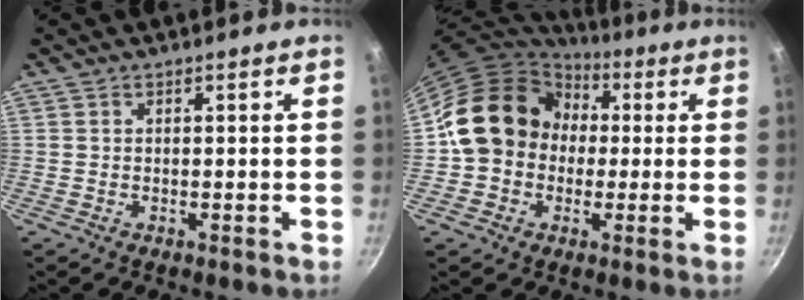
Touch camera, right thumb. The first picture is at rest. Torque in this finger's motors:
{"motor_torque": [1.09, 3.61, 0.83, -0.86, 0.18]}